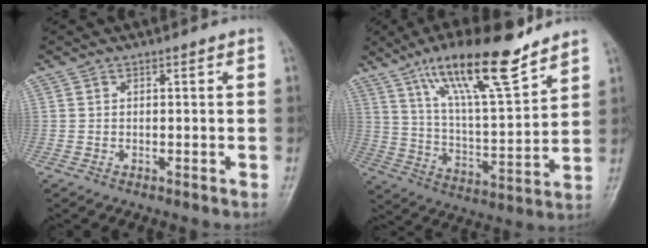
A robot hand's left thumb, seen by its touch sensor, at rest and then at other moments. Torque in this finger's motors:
{"motor_torque": [0.64, 0.62, 1.49, -1.28, 0.16]}